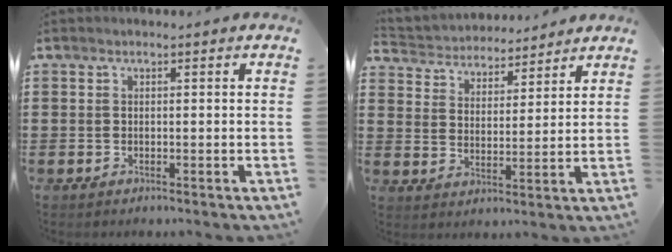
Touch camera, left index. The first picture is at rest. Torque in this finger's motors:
{"motor_torque": [1.24, -0.90, 0.05, 0.04]}